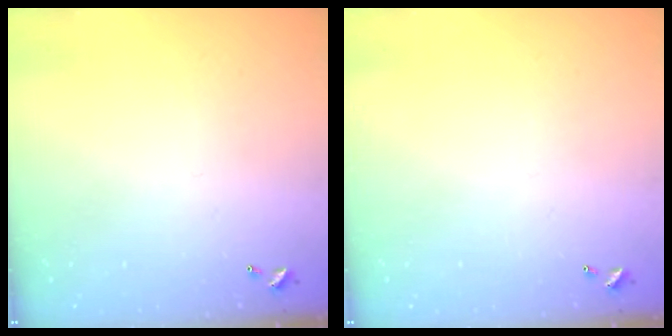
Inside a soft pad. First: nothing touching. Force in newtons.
{"total": 0.0}